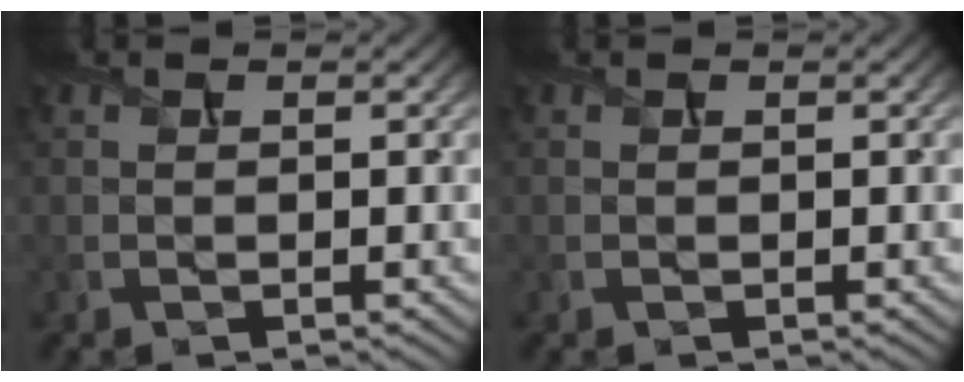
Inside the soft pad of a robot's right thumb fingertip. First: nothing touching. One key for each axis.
{"total": 0.0}